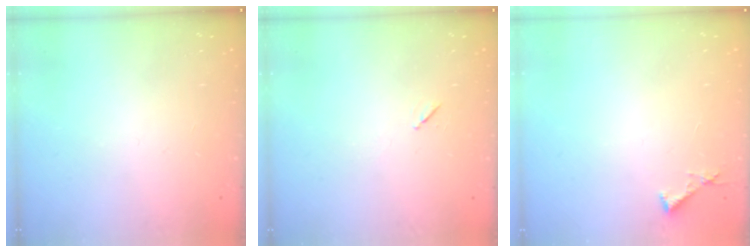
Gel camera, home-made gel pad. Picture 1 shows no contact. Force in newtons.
{"total": 4.3, "press": 3.9, "slide": 1.8}
{"total": 3.8, "press": 3.8, "slide": 0.3}